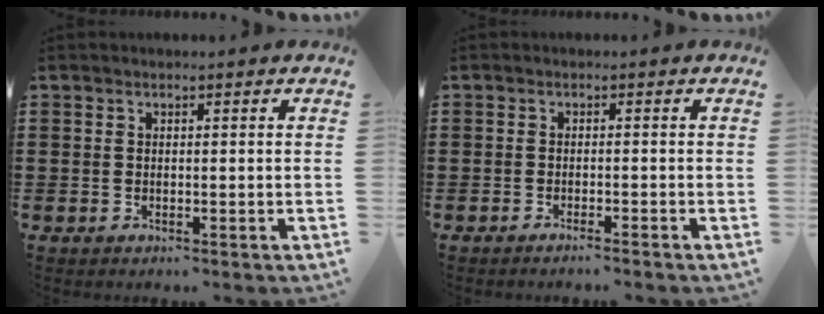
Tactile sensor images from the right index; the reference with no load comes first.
{"total": 1.1, "force": [-1.0, -0.3, 0.3], "torque": [-0.006, 0.000, -0.021]}